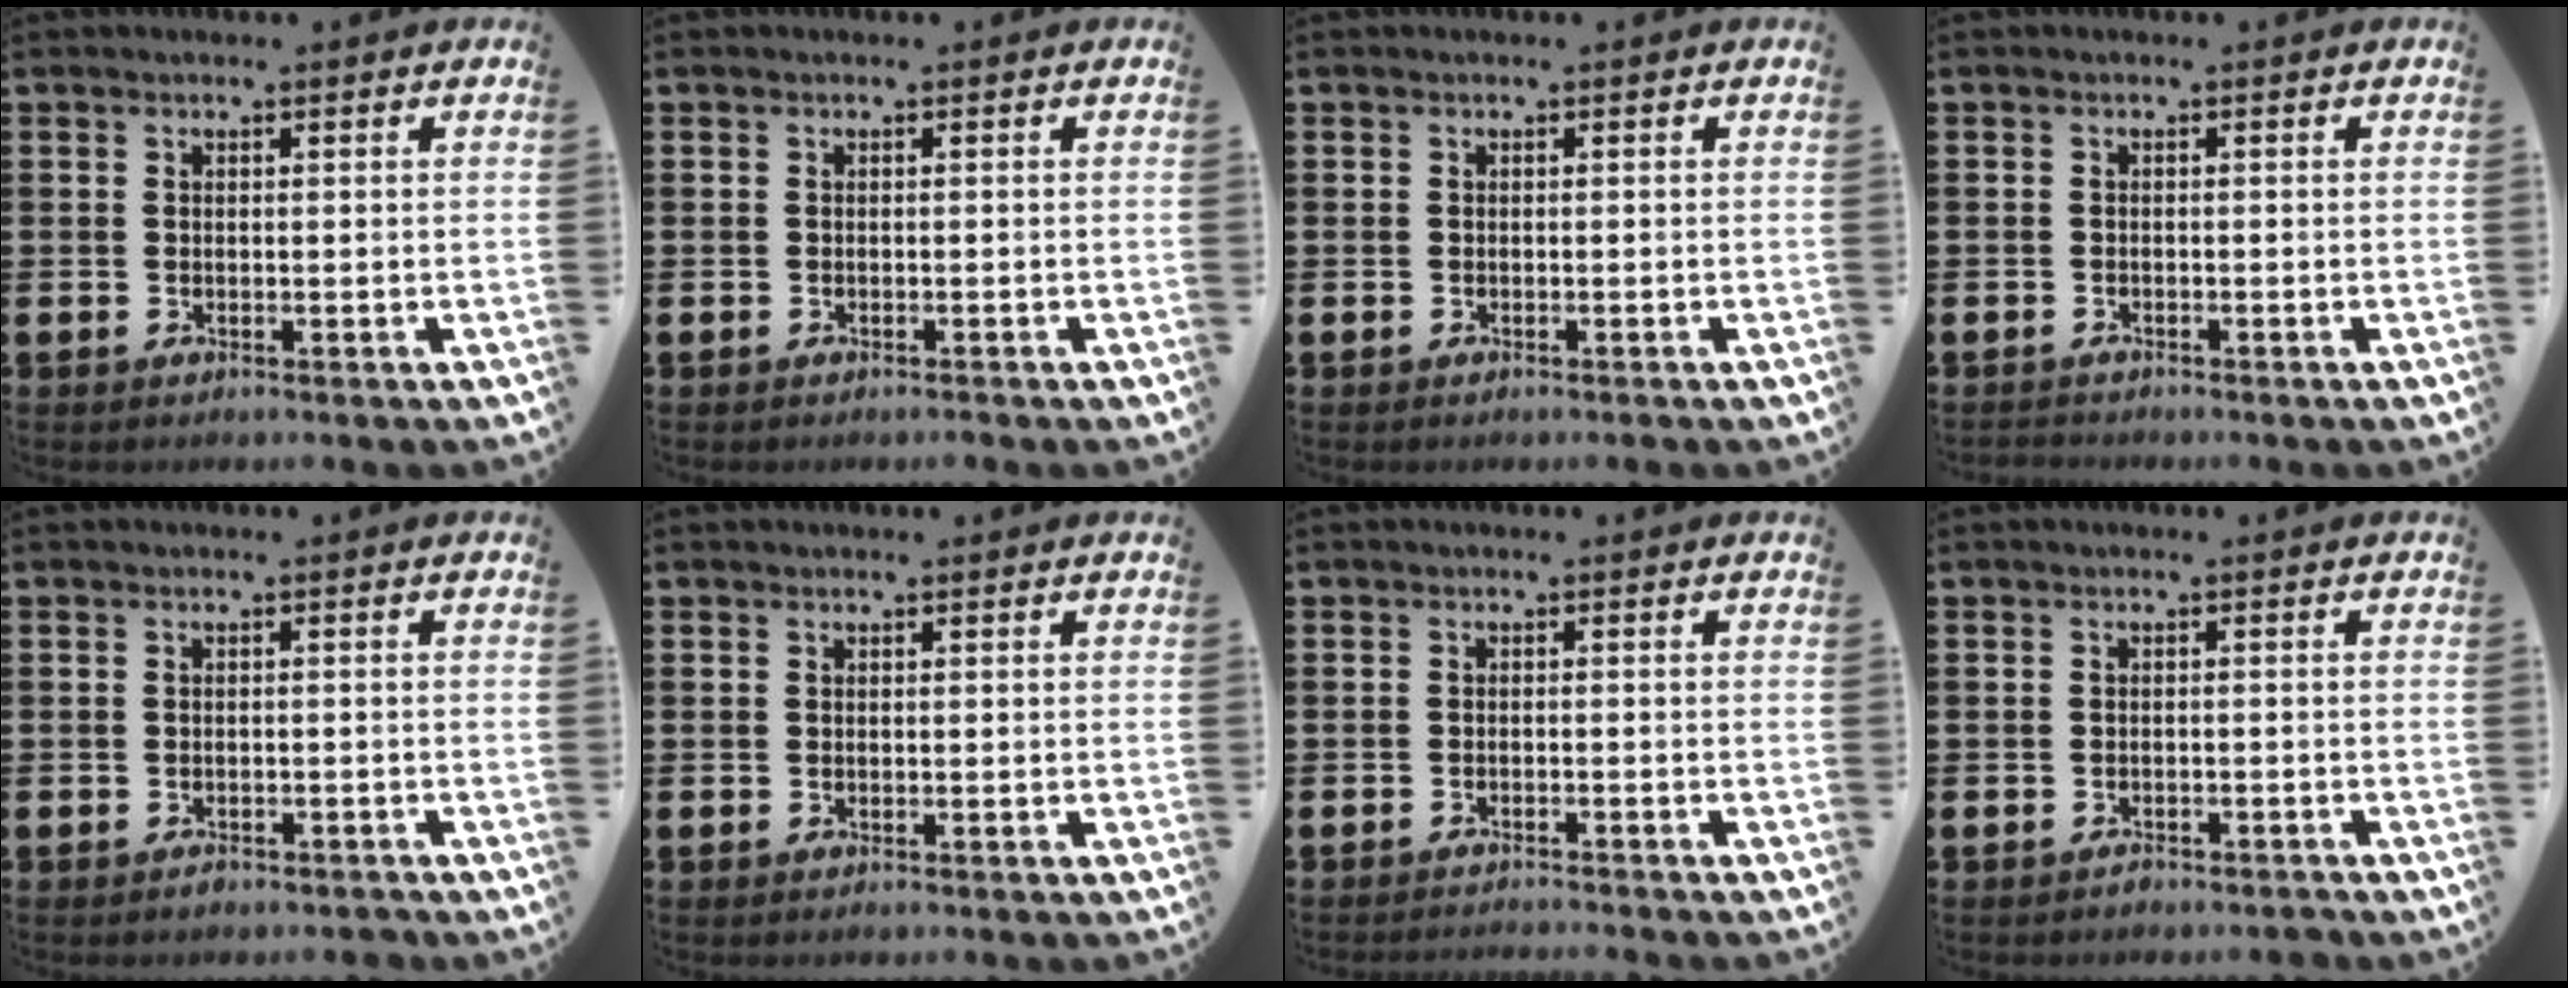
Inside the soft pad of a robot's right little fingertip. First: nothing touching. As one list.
[{"total": 0.0}, {"total": 0.0}, {"total": 0.5, "force": [-0.5, 0.1, 0.0], "torque": [-0.001, -0.002, -0.011]}, {"total": 0.6, "force": [-0.5, 0.3, 0.0], "torque": [-0.004, 0.001, -0.011]}, {"total": 0.0}, {"total": 1.0, "force": [-1.0, -0.2, -0.1], "torque": [0.001, 0.001, -0.021]}, {"total": 0.8, "force": [-0.8, 0.1, -0.1], "torque": [-0.004, 0.002, -0.017]}]